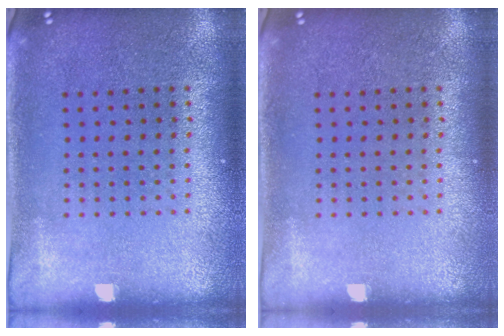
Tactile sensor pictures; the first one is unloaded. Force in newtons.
{"total": 0.0}